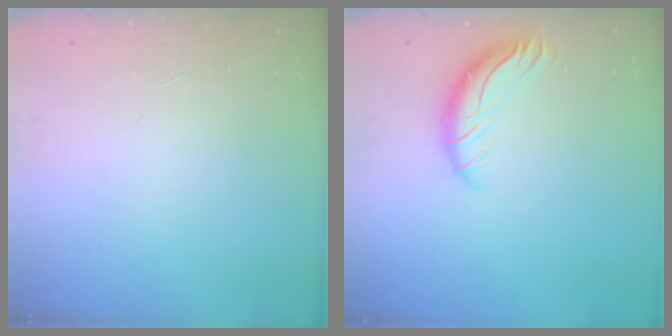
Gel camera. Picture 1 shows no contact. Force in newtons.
{"total": 11.9, "press": 11.6, "slide": 2.6}